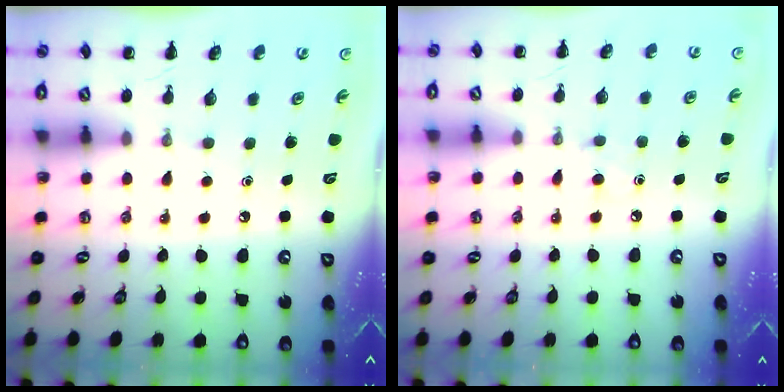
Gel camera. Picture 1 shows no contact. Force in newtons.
{"total": 3.6, "press": 3.4, "slide": 1.1}